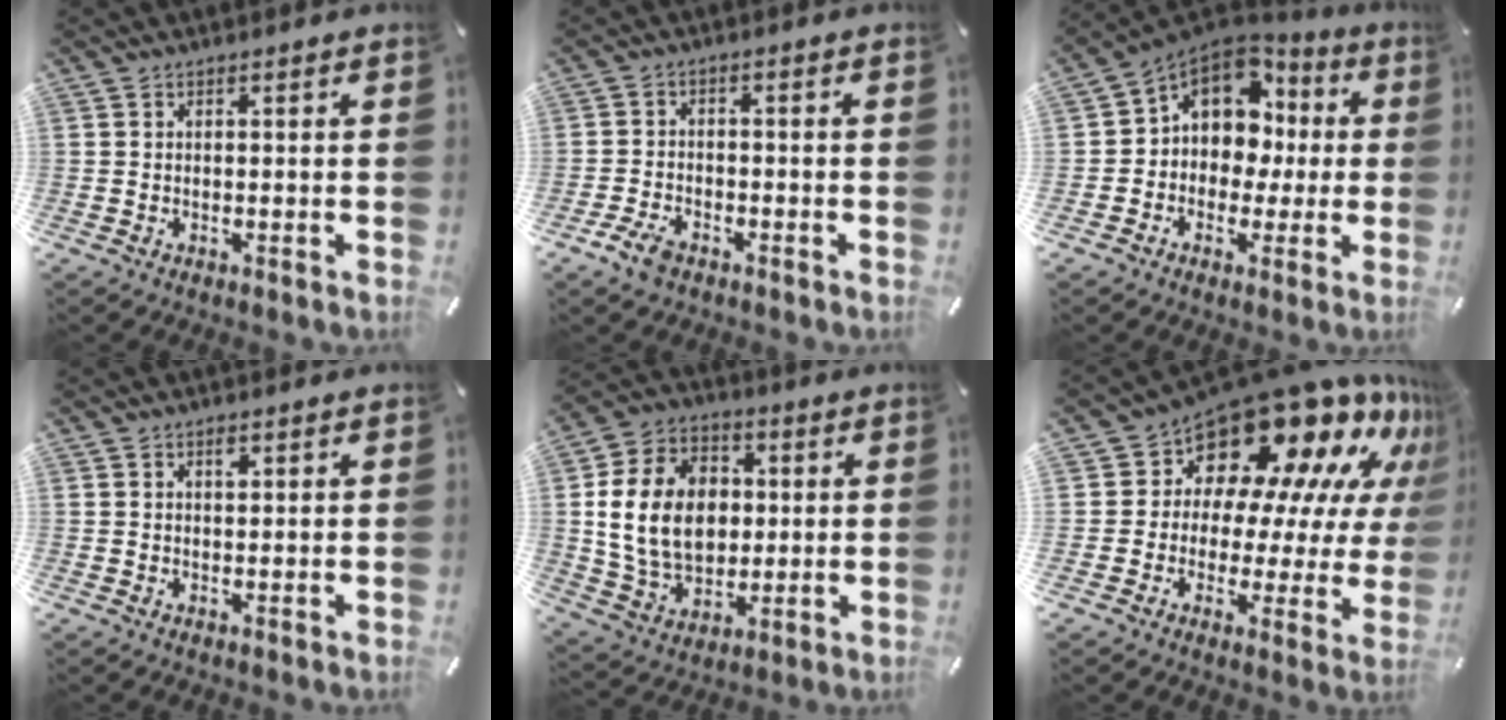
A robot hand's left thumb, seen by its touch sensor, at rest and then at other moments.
{"total": 4.4, "force": [-3.0, 2.3, 2.2], "torque": [-0.053, 0.012, -0.059]}
{"total": 10.9, "force": [2.9, 9.4, 4.7], "torque": [-0.095, -0.019, 0.060]}
{"total": 1.4, "force": [0.7, 0.7, 0.9], "torque": [-0.003, -0.005, 0.009]}
{"total": 16.4, "force": [0.8, 12.9, 10.1], "torque": [-0.212, 0.017, 0.015]}
{"total": 17.8, "force": [14.0, 8.6, 7.1], "torque": [-0.097, -0.135, 0.237]}